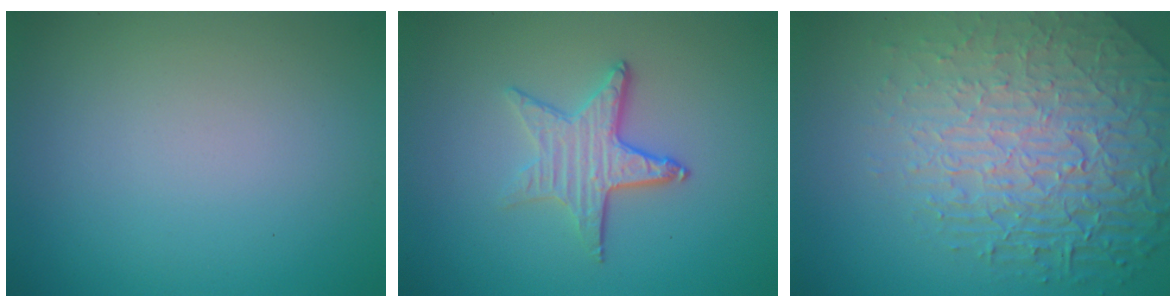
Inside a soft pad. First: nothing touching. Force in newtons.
{"total": 3.6, "press": 2.8, "slide": 2.2}
{"total": 8.7, "press": 5.9, "slide": 6.4}